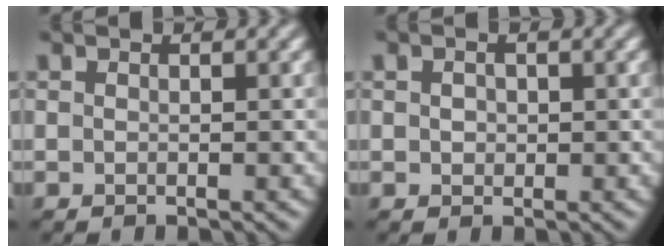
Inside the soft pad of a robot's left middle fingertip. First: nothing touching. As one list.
[{"total": 1.3, "force": [0.2, 1.1, 0.8], "torque": [-0.013, 0.002, 0.005]}]